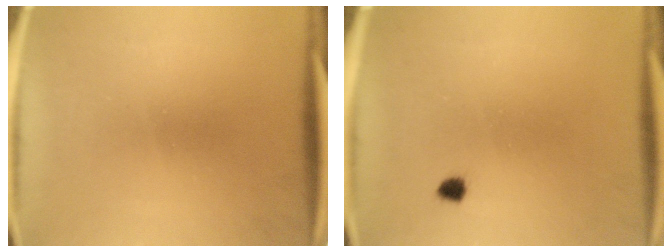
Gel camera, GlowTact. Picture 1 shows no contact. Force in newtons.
{"total": 1.2}